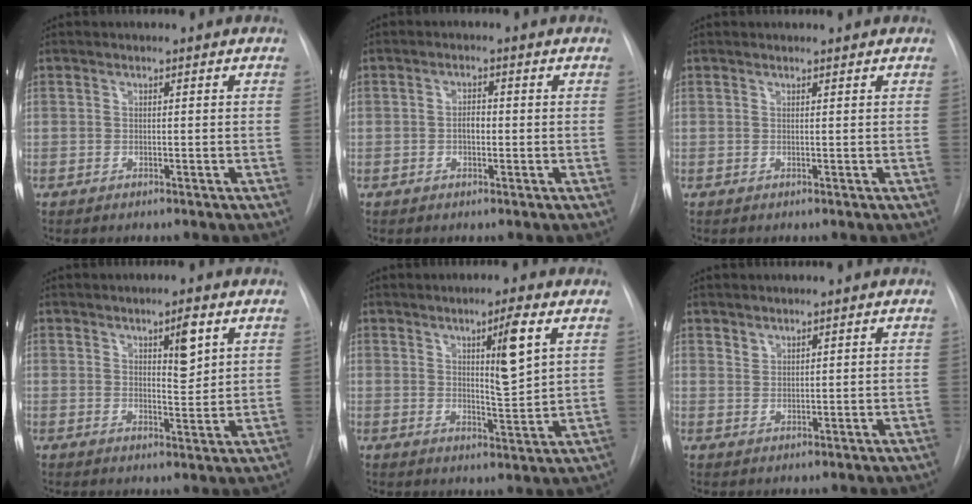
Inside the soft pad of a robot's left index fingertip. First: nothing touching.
{"total": 1.9, "force": [-0.3, 1.0, 1.6], "torque": [-0.025, 0.004, -0.005]}
{"total": 1.6, "force": [1.6, 0.2, 0.2], "torque": [-0.011, 0.015, 0.020]}
{"total": 4.4, "force": [2.2, 1.0, 3.7], "torque": [-0.057, -0.008, 0.035]}
{"total": 6.7, "force": [2.9, 0.3, 6.1], "torque": [-0.097, -0.011, 0.048]}
{"total": 1.4, "force": [1.3, 0.4, 0.2], "torque": [0.000, 0.000, 0.026]}